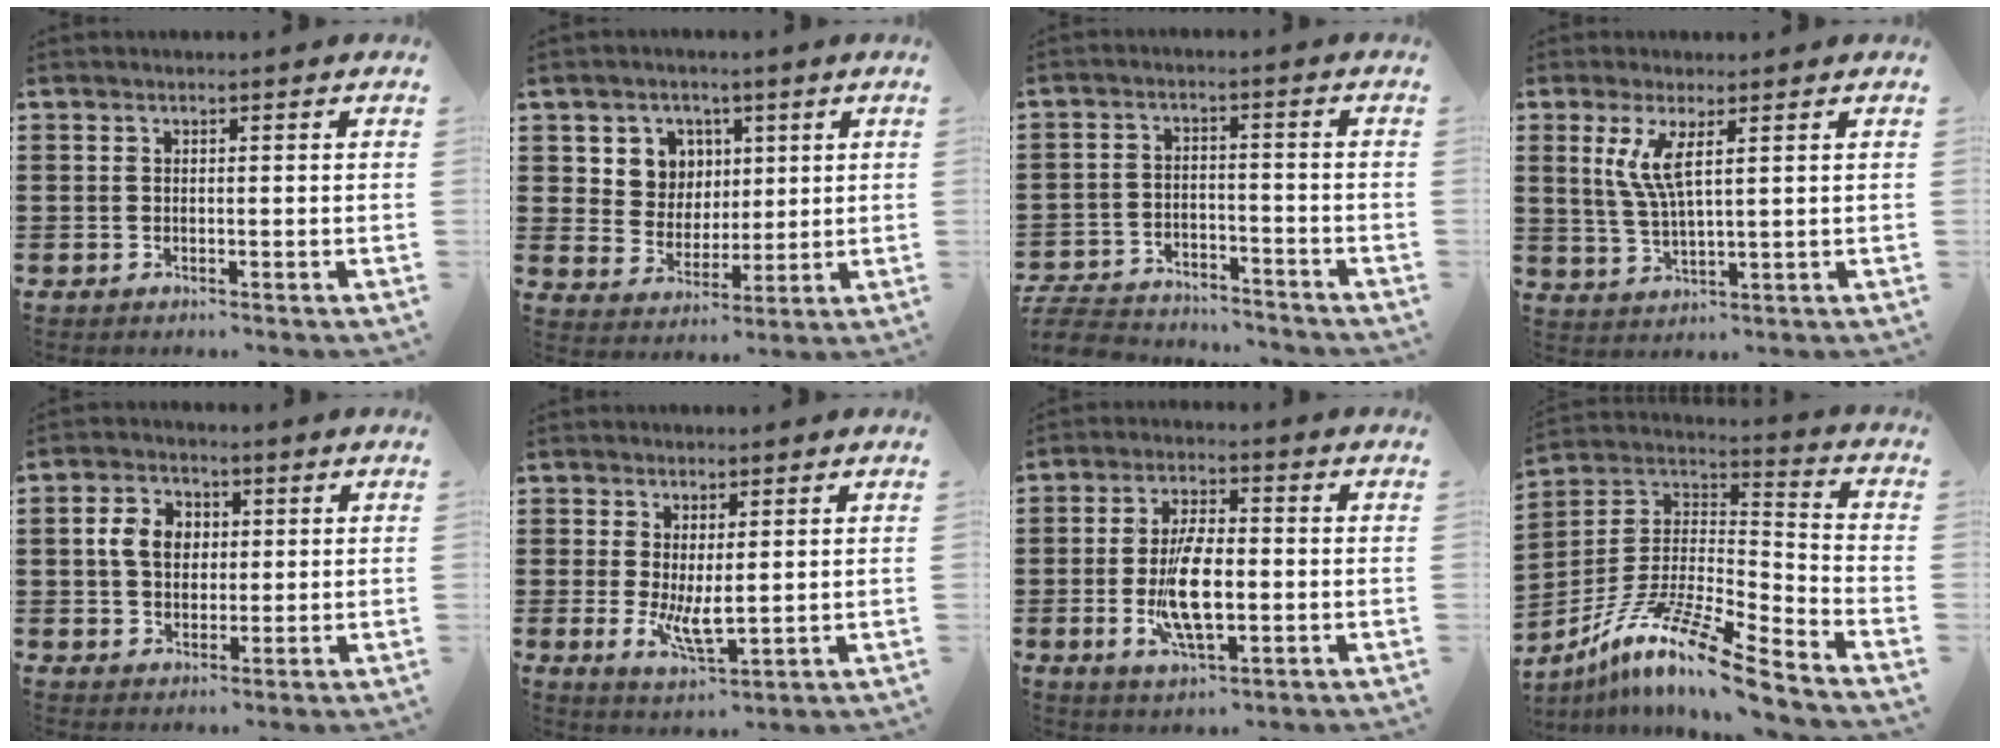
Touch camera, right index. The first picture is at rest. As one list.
[{"total": 6.2, "force": [2.8, 5.5, 0.8], "torque": [-0.043, 0.004, 0.050]}, {"total": 5.8, "force": [-5.7, 0.9, 0.9], "torque": [-0.031, 0.005, -0.117]}, {"total": 5.6, "force": [2.1, 1.0, 5.1], "torque": [-0.114, -0.003, 0.033]}, {"total": 5.5, "force": [0.8, 4.3, 3.3], "torque": [-0.085, 0.013, 0.008]}, {"total": 5.3, "force": [0.1, 2.1, 4.9], "torque": [-0.093, -0.006, 0.001]}, {"total": 9.7, "force": [-1.5, 3.9, 8.8], "torque": [-0.188, -0.010, -0.030]}, {"total": 12.9, "force": [-9.9, 0.8, 8.2], "torque": [-0.165, 0.010, -0.194]}]